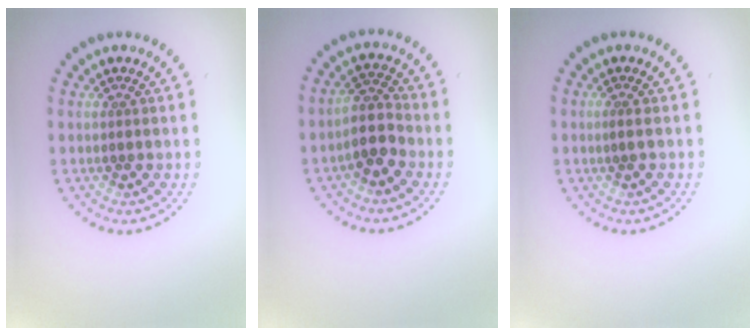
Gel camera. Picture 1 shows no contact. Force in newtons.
{"total": 2.8, "press": 2.6, "slide": 1.2}
{"total": 0.6, "press": 0.2, "slide": 0.5}